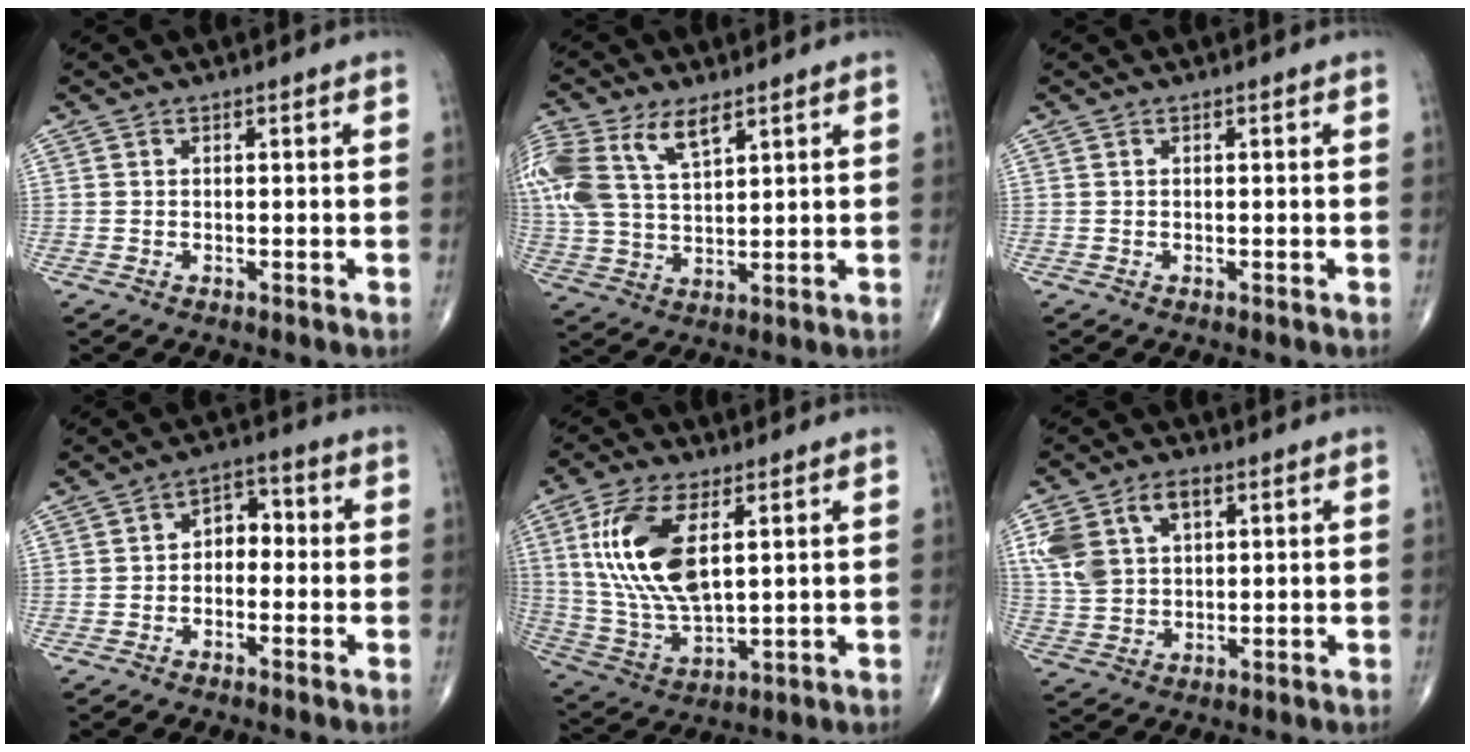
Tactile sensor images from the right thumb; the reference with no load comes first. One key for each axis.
{"total": 15.7, "fx": 7.5, "fy": 8.2, "fz": 11.2, "tx": -0.263, "ty": 0.003, "tz": 0.148}
{"total": 0.0}
{"total": 5.1, "fx": -0.5, "fy": 3.6, "fz": 3.5, "tx": -0.029, "ty": 0.024, "tz": -0.023}
{"total": 16.2, "fx": 4.7, "fy": 7.6, "fz": 13.5, "tx": -0.278, "ty": -0.017, "tz": 0.098}
{"total": 10.6, "fx": 4.0, "fy": 6.7, "fz": 7.2, "tx": -0.137, "ty": 0.006, "tz": 0.082}